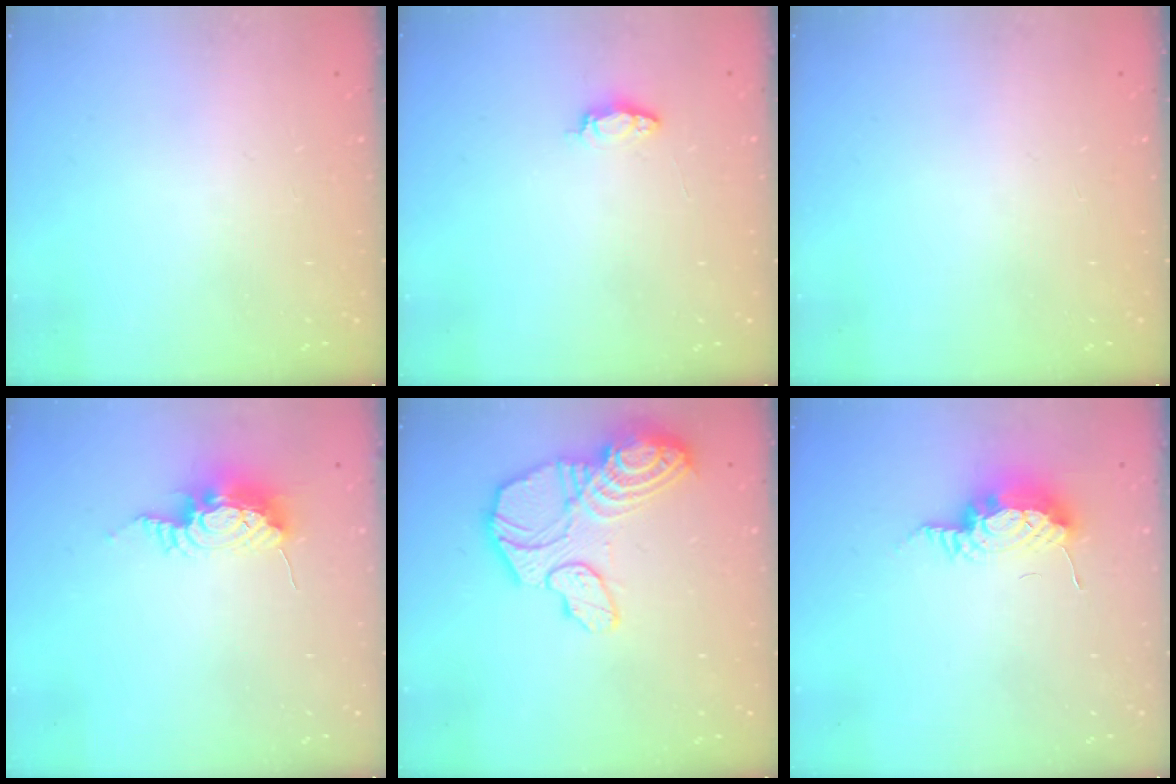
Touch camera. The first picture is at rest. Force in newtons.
{"total": 3.7, "press": 3.7, "slide": 0.4}
{"total": 0.0}
{"total": 9.1, "press": 9.1, "slide": 1.0}
{"total": 18.4, "press": 18.3, "slide": 1.7}
{"total": 14.2, "press": 10.6, "slide": 9.4}